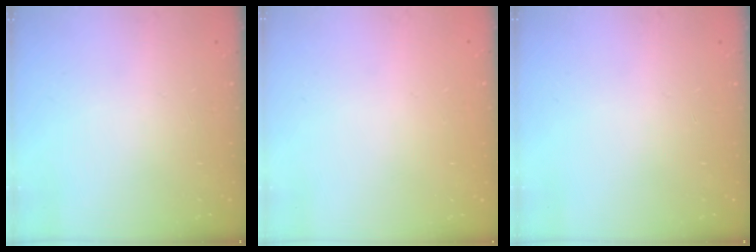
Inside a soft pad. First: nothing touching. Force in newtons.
{"total": 0.0}
{"total": 0.0}